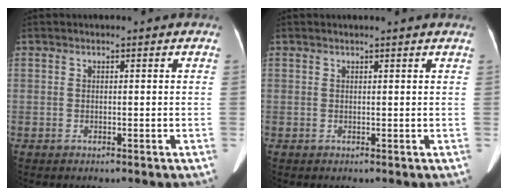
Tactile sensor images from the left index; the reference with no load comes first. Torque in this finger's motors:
{"motor_torque": [-0.41, -0.68, 0.04, 0.01]}